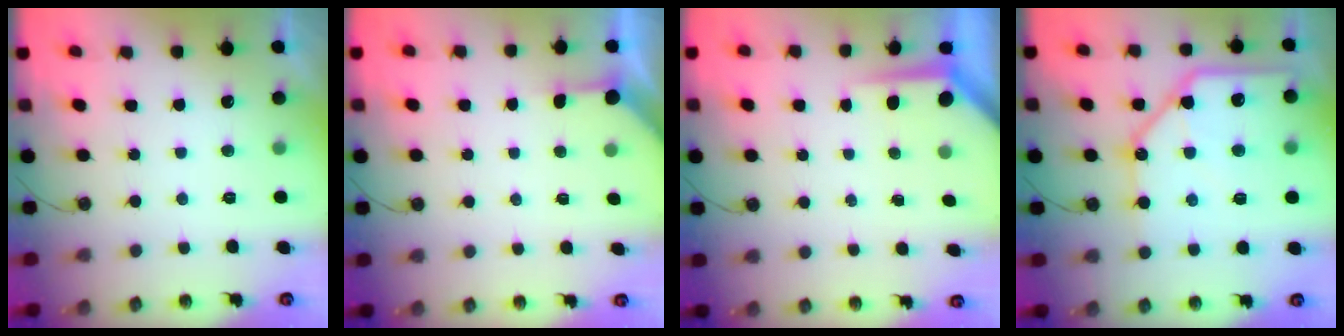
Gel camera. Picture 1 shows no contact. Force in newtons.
{"total": 2.1, "press": 2.1, "slide": 0.3}
{"total": 4.0, "press": 4.0, "slide": 0.3}
{"total": 18.2, "press": 18.1, "slide": 2.0}